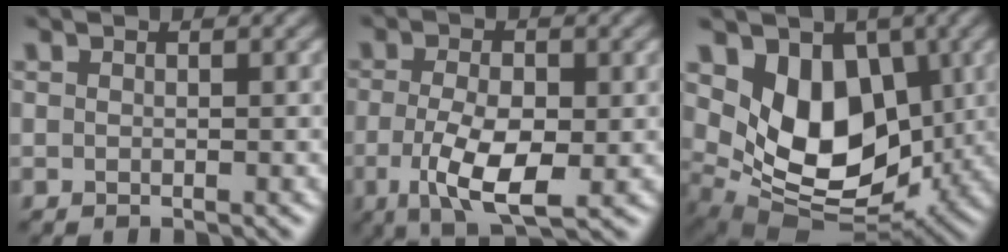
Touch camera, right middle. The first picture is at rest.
{"total": 6.2, "force": [-1.5, 2.5, 5.4], "torque": [-0.107, -0.011, -0.027]}
{"total": 9.2, "force": [1.9, 6.4, 6.3], "torque": [-0.111, -0.029, 0.028]}